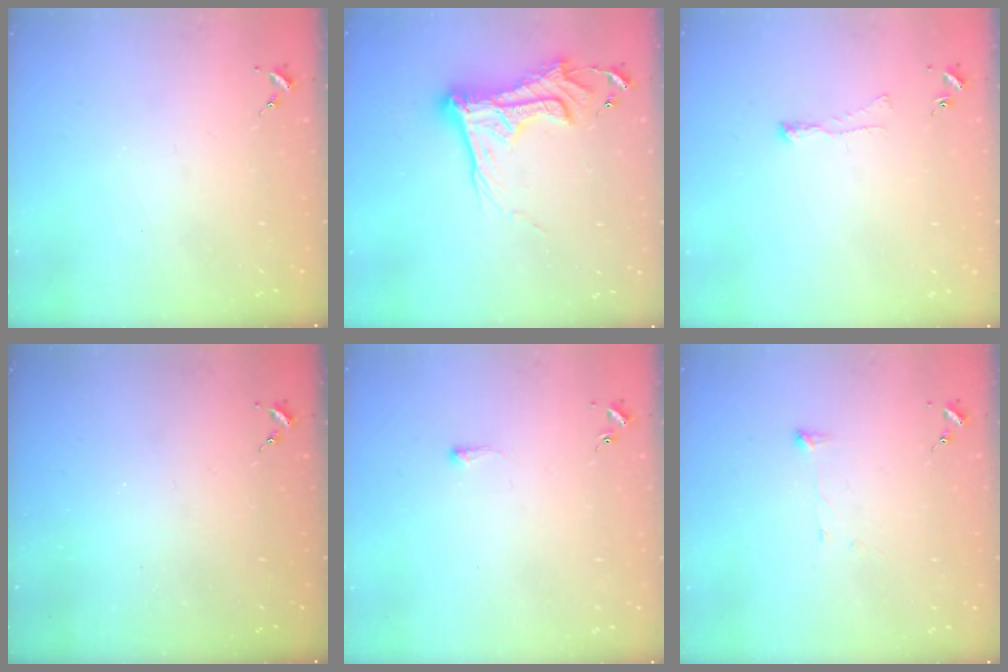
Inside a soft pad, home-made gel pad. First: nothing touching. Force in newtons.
{"total": 17.0, "press": 17.0, "slide": 1.2}
{"total": 2.7, "press": 2.6, "slide": 0.7}
{"total": 0.0}
{"total": 3.6, "press": 3.6, "slide": 0.5}
{"total": 4.3, "press": 4.2, "slide": 0.5}